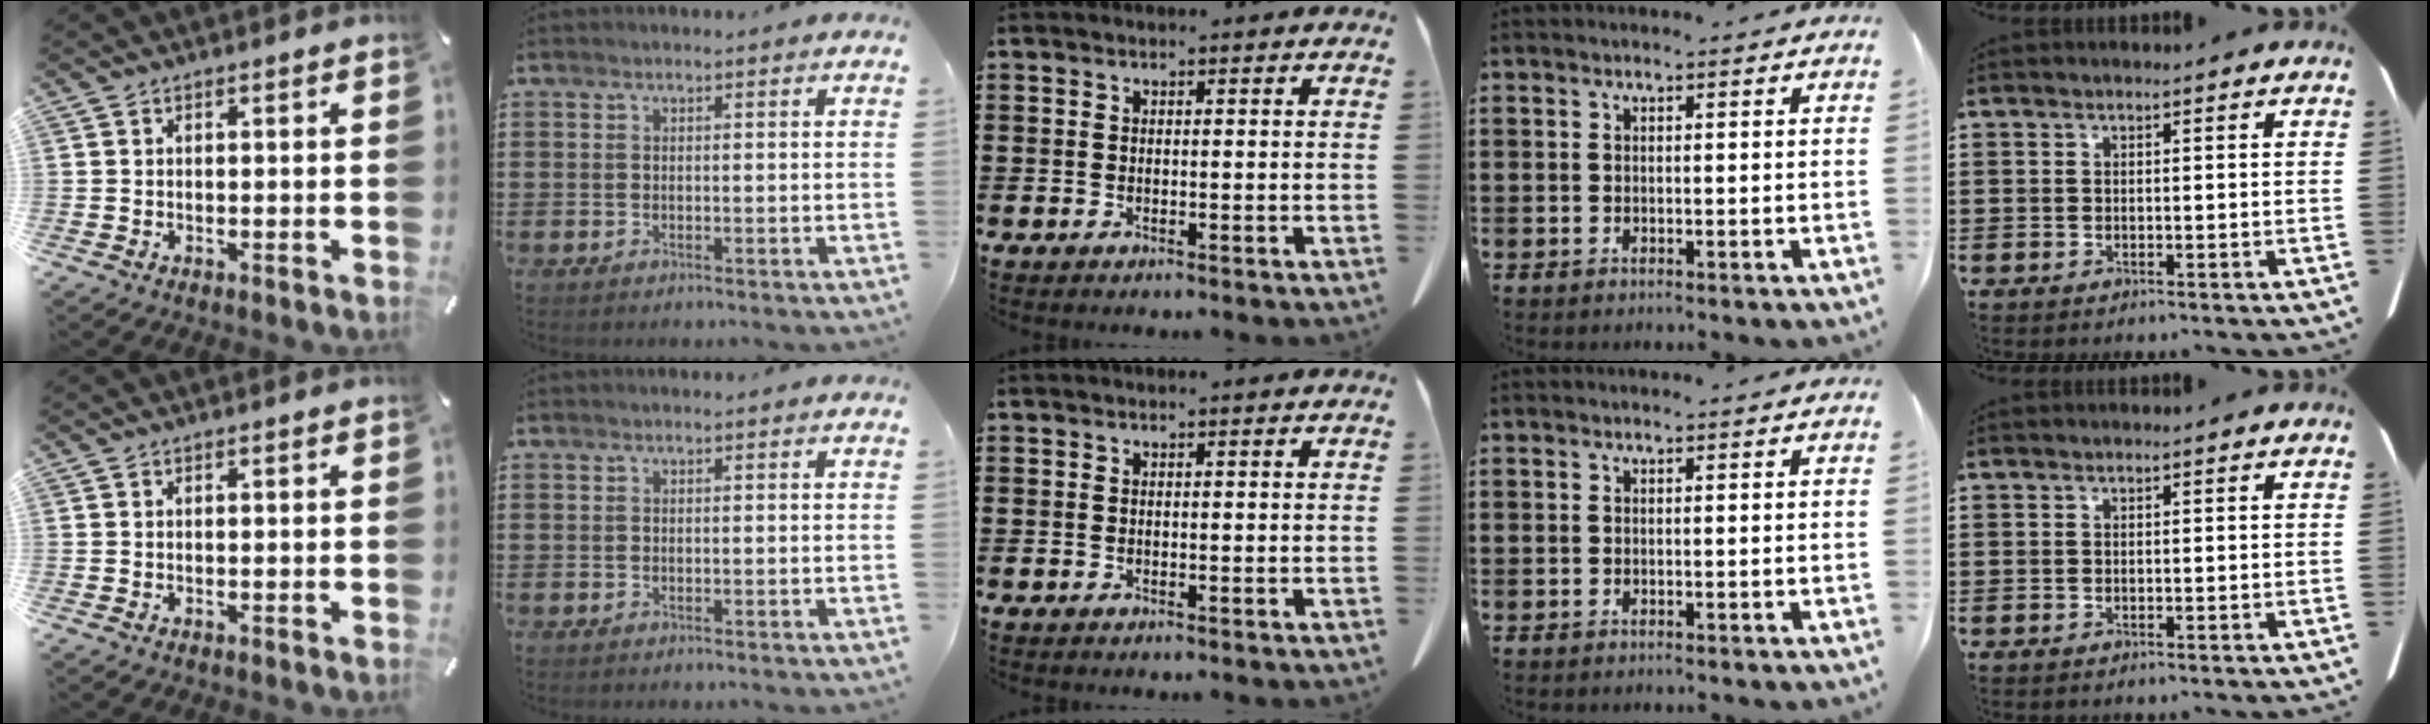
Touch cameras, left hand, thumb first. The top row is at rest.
{}